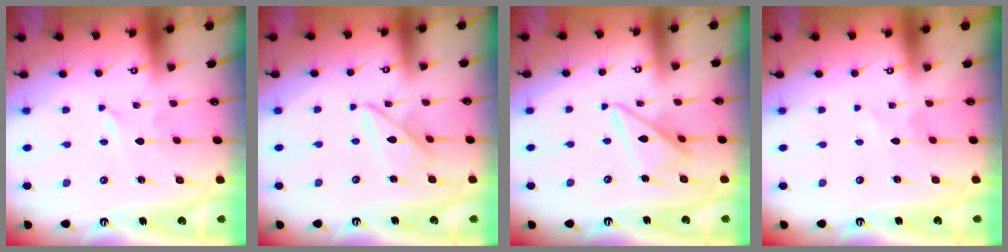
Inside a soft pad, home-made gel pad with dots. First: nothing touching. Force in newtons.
{"total": 9.0, "press": 9.0, "slide": 0.4}
{"total": 12.7, "press": 12.6, "slide": 1.2}
{"total": 1.2, "press": 1.1, "slide": 0.1}